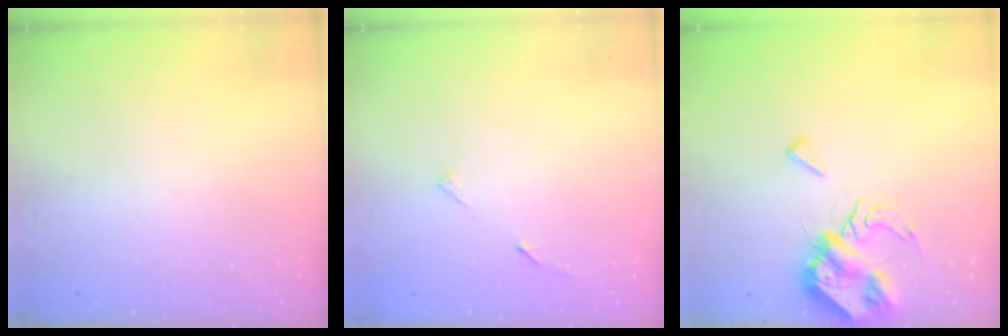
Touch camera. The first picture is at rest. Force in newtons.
{"total": 5.0, "press": 5.0, "slide": 0.5}
{"total": 8.3, "press": 8.2, "slide": 1.0}